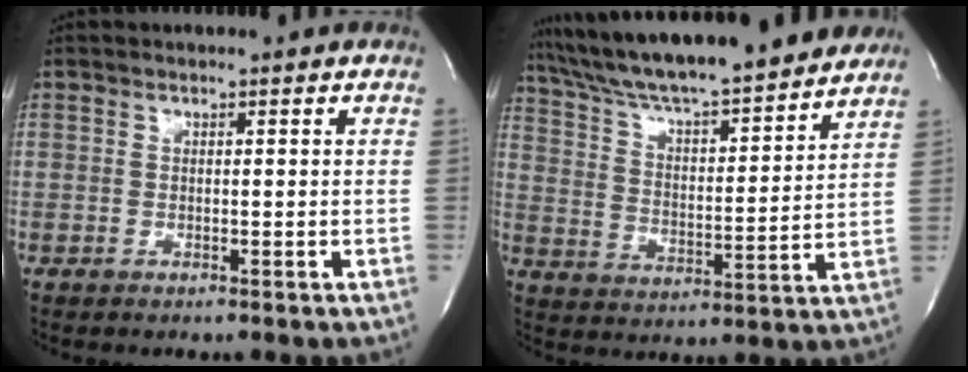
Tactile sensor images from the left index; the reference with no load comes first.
{"total": 22.0, "force": [19.4, 2.3, 10.0], "torque": [-0.174, 0.016, 0.296]}